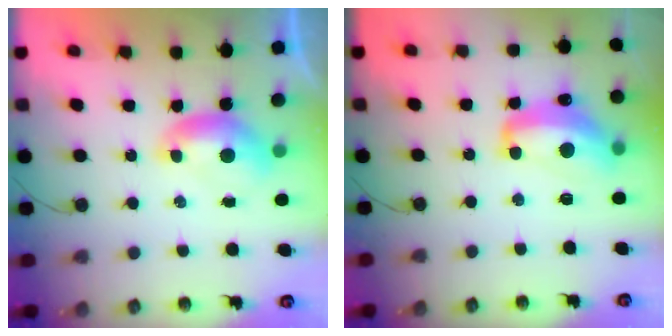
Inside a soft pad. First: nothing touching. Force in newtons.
{"total": 8.8, "press": 8.8, "slide": 0.8}